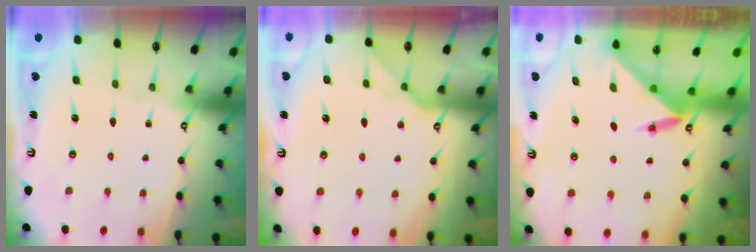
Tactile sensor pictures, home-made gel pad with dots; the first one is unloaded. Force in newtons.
{"total": 4.7, "press": 4.7, "slide": 0.7}
{"total": 3.6, "press": 3.6, "slide": 0.3}